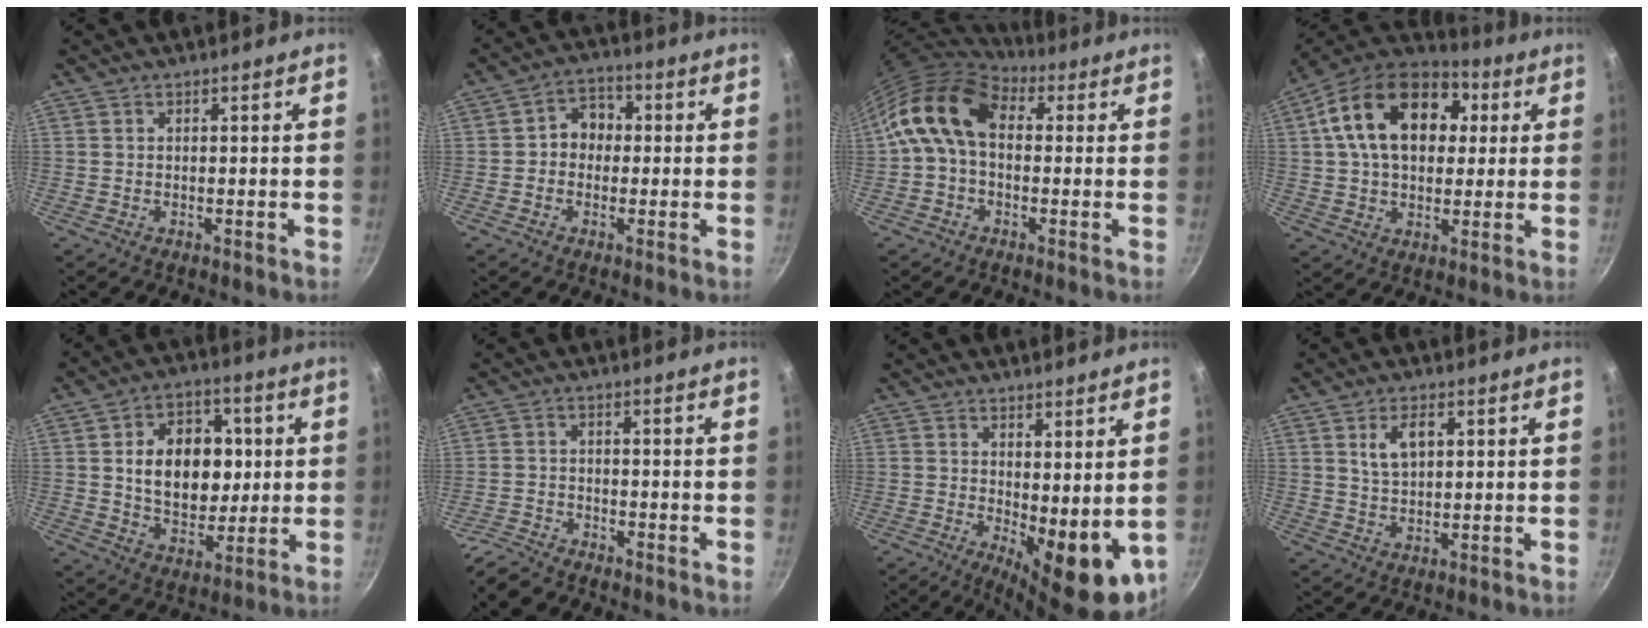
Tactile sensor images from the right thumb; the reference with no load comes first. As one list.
[{"total": 5.7, "force": [0.0, 4.8, 3.0], "torque": [-0.011, 0.015, -0.012]}, {"total": 11.2, "force": [1.7, 7.8, 7.9], "torque": [-0.124, 0.021, 0.011]}, {"total": 20.8, "force": [5.0, 14.0, 14.5], "torque": [-0.226, 0.018, 0.068]}, {"total": 15.8, "force": [2.0, 11.4, 10.7], "torque": [-0.120, 0.001, 0.034]}, {"total": 4.9, "force": [-4.6, 1.1, 1.2], "torque": [-0.031, 0.024, -0.097]}, {"total": 10.5, "force": [0.2, 4.4, 9.5], "torque": [-0.104, -0.016, 0.017]}, {"total": 5.3, "force": [1.8, 3.0, 4.0], "torque": [-0.060, -0.004, 0.035]}]